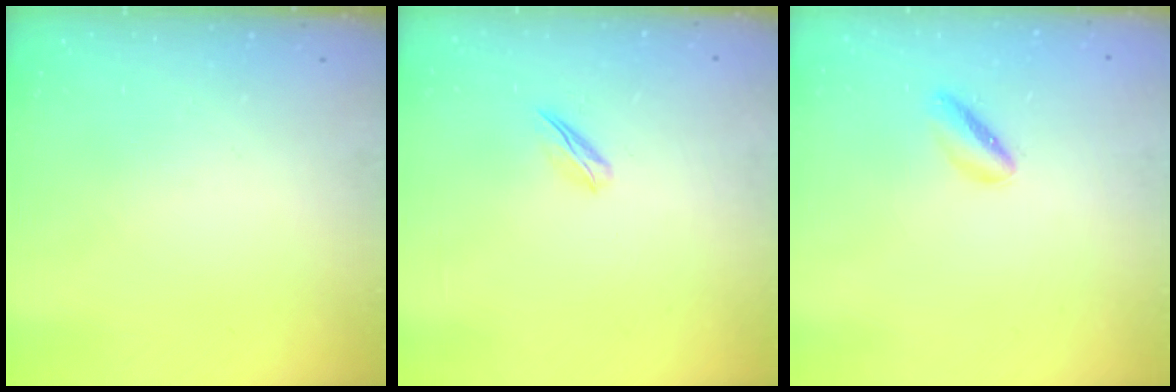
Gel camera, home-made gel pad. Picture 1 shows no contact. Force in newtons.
{"total": 3.8, "press": 3.7, "slide": 1.0}
{"total": 2.5, "press": 2.4, "slide": 0.3}